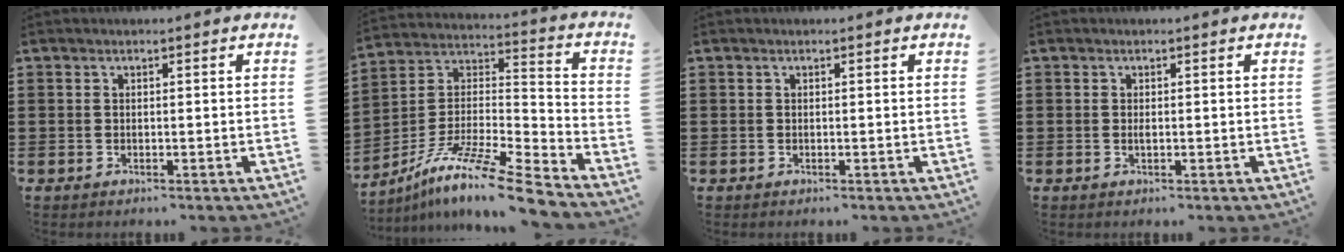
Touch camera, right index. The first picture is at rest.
{"total": 11.8, "force": [-9.5, 0.3, 7.0], "torque": [-0.129, 0.003, -0.185]}
{"total": 0.0}
{"total": 0.7, "force": [0.0, 0.3, 0.6], "torque": [-0.013, -0.002, 0.000]}